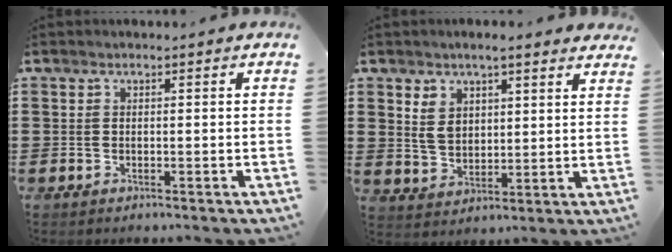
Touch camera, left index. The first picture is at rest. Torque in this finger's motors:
{"motor_torque": [1.69, -0.45, 0.70, 0.16]}